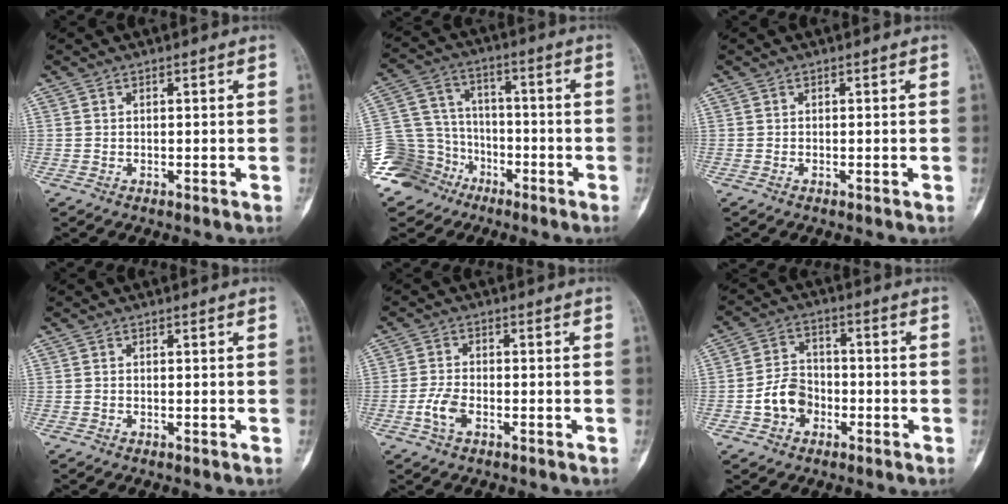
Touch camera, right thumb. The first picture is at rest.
{"total": 14.8, "force": [-8.4, 11.8, 3.1], "torque": [-0.057, 0.074, -0.147]}
{"total": 0.0}
{"total": 0.0}
{"total": 4.2, "force": [-1.7, 2.2, 3.2], "torque": [-0.072, 0.010, -0.035]}
{"total": 7.5, "force": [-2.6, 5.8, 4.0], "torque": [-0.051, 0.032, -0.051]}